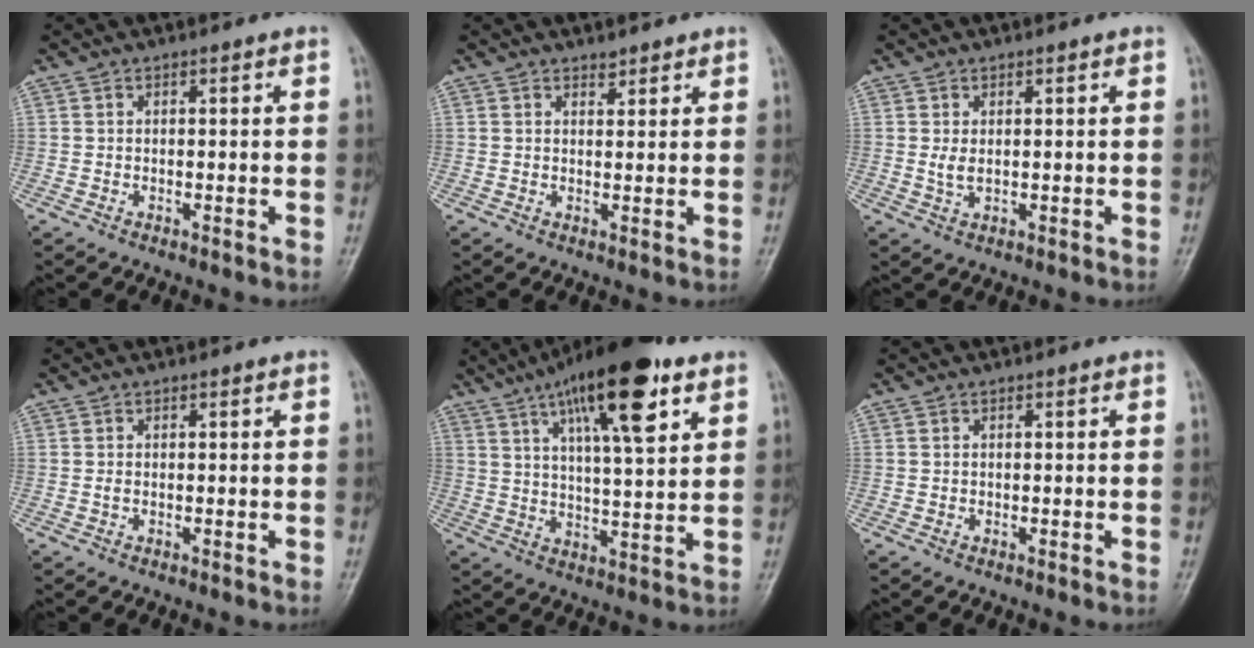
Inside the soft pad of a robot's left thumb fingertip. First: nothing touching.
{"total": 1.7, "force": [1.5, 0.8, 0.4], "torque": [0.004, -0.011, 0.021]}
{"total": 2.5, "force": [0.7, 1.2, 2.1], "torque": [-0.038, -0.004, 0.017]}
{"total": 0.9, "force": [0.2, 0.4, 0.7], "torque": [-0.017, 0.004, 0.007]}
{"total": 18.6, "force": [9.7, 5.2, 14.9], "torque": [-0.222, -0.026, 0.155]}
{"total": 0.0}